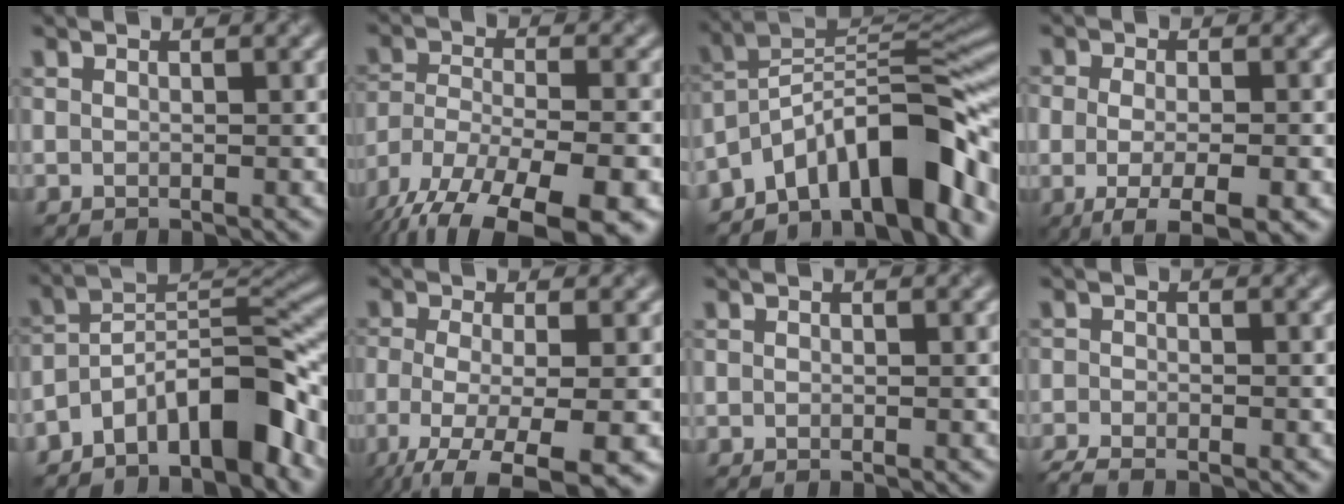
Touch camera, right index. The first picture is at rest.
{"total": 17.9, "force": [-13.6, 7.3, 9.0], "torque": [-0.170, -0.044, -0.171]}
{"total": 10.9, "force": [-6.7, 4.1, 7.6], "torque": [-0.097, 0.022, -0.128]}
{"total": 4.9, "force": [-1.8, 1.7, 4.3], "torque": [-0.080, -0.008, -0.032]}
{"total": 8.9, "force": [-6.1, 3.0, 5.8], "torque": [-0.077, 0.018, -0.116]}
{"total": 9.7, "force": [-5.4, 3.0, 7.4], "torque": [-0.143, -0.031, -0.086]}
{"total": 0.0}
{"total": 2.6, "force": [-2.3, 0.3, 1.1], "torque": [-0.027, -0.007, -0.052]}